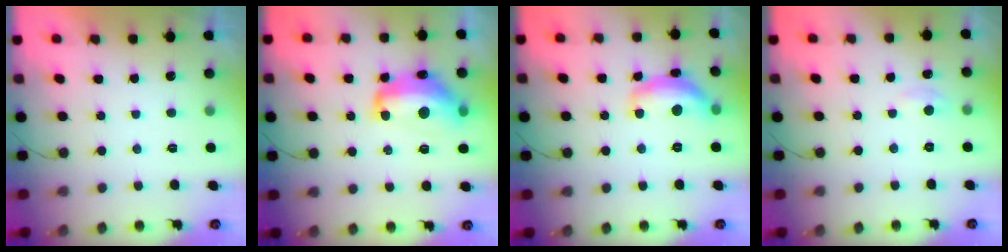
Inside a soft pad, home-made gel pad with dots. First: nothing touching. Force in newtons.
{"total": 14.7, "press": 14.6, "slide": 1.3}
{"total": 12.5, "press": 12.5, "slide": 0.7}
{"total": 2.5, "press": 2.4, "slide": 0.3}